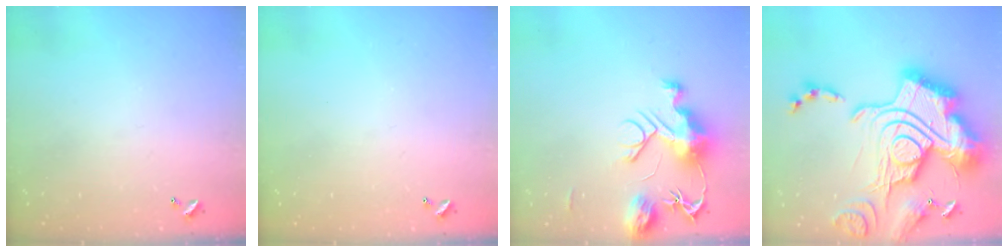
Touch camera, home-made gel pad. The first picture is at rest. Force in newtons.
{"total": 0.0}
{"total": 11.5, "press": 11.5, "slide": 1.2}
{"total": 4.8, "press": 4.1, "slide": 2.6}